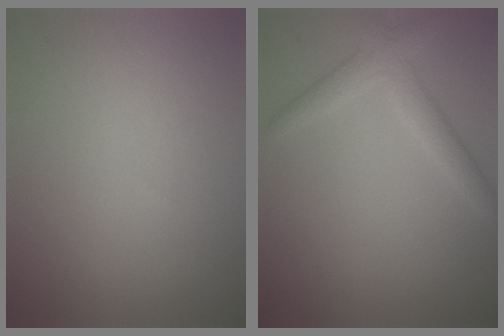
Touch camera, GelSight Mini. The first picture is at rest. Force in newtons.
{"total": 2.6, "press": 2.6, "slide": 0.1}